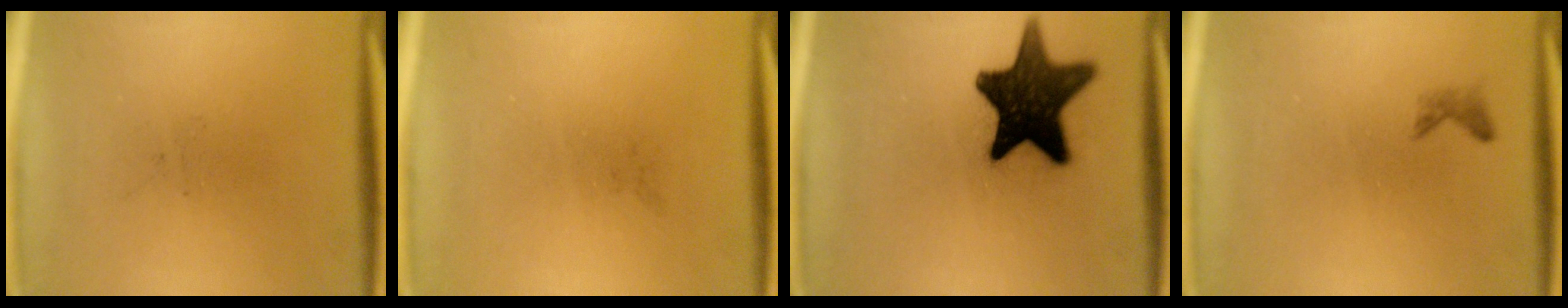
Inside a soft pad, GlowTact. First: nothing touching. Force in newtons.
{"total": 0.0}
{"total": 15.8}
{"total": 0.8}